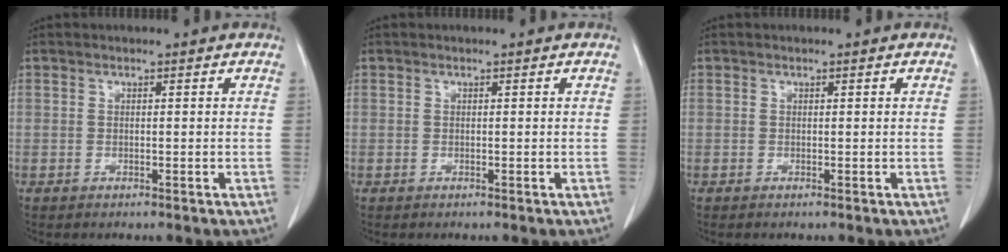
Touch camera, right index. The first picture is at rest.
{"total": 0.0}
{"total": 0.0}